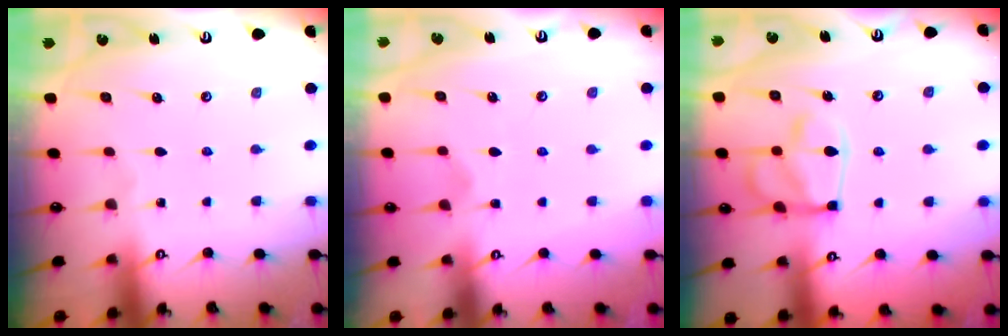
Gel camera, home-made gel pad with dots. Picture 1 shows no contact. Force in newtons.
{"total": 2.9, "press": 2.6, "slide": 1.3}
{"total": 13.0, "press": 12.9, "slide": 1.3}